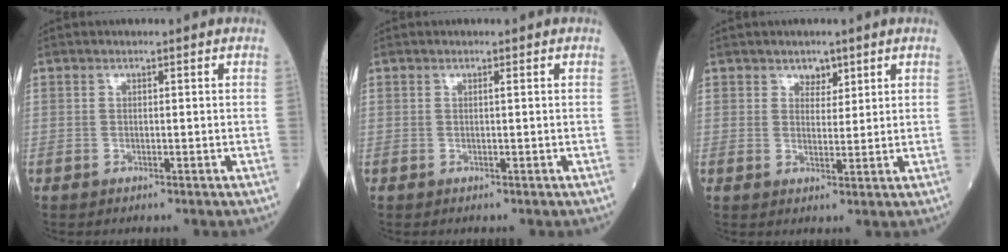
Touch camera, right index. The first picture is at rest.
{"total": 0.0}
{"total": 2.4, "force": [1.8, 1.4, 0.8], "torque": [-0.006, -0.002, 0.030]}